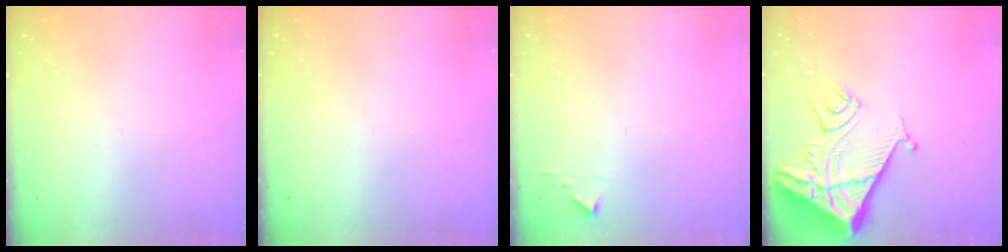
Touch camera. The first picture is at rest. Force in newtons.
{"total": 0.0}
{"total": 2.4, "press": 2.4, "slide": 0.3}
{"total": 13.5, "press": 13.5, "slide": 1.4}